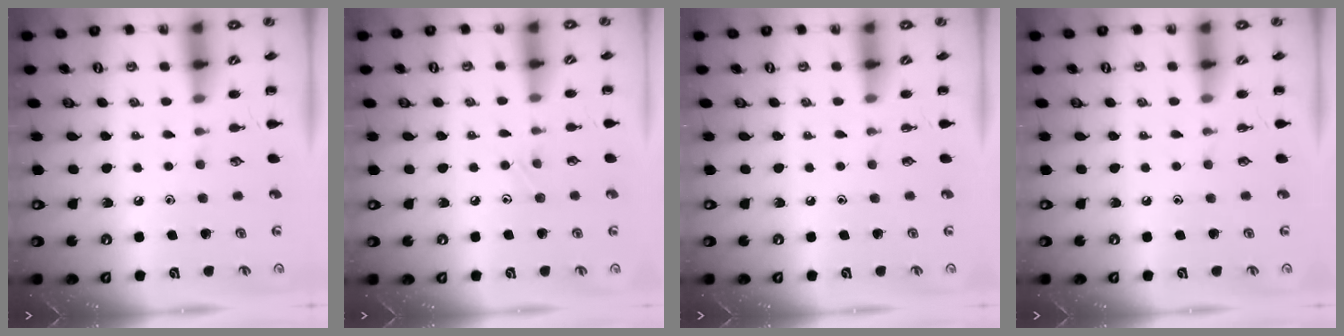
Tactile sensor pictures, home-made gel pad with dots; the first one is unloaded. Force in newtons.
{"total": 6.6, "press": 6.2, "slide": 2.3}
{"total": 0.0}
{"total": 0.0}